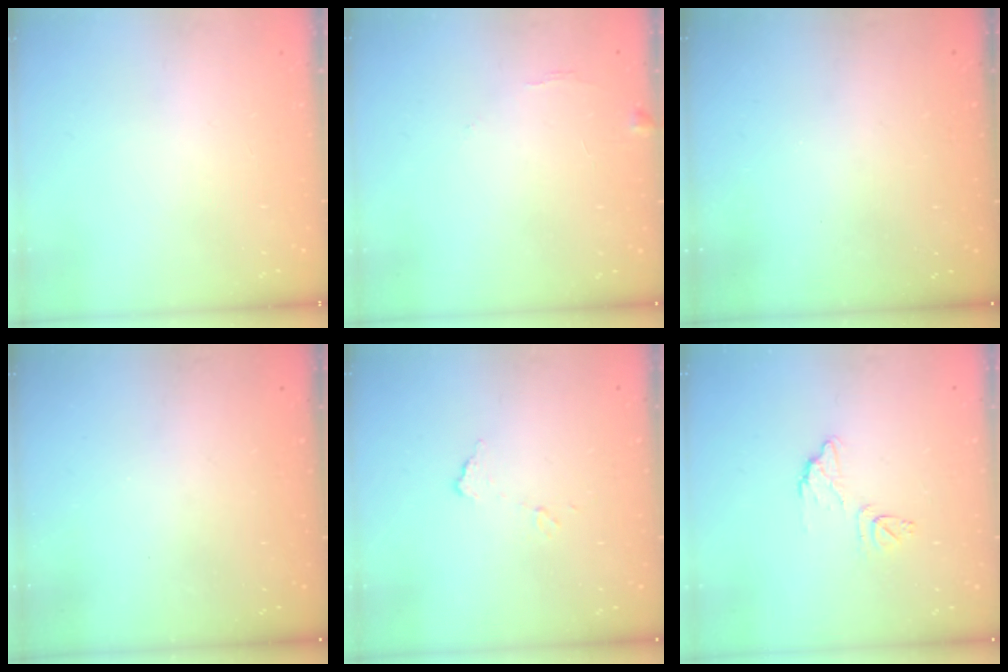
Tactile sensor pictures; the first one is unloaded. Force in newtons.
{"total": 6.5, "press": 6.5, "slide": 0.3}
{"total": 2.9, "press": 2.7, "slide": 0.8}
{"total": 3.3, "press": 3.3, "slide": 0.1}
{"total": 4.8, "press": 4.8, "slide": 0.2}
{"total": 8.4, "press": 8.4, "slide": 0.5}